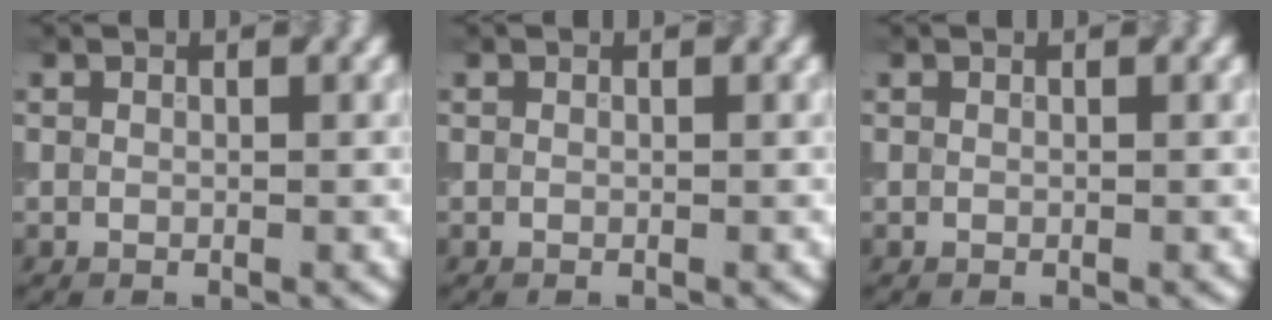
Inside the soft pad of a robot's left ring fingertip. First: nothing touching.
{"total": 0.0}
{"total": 0.0}